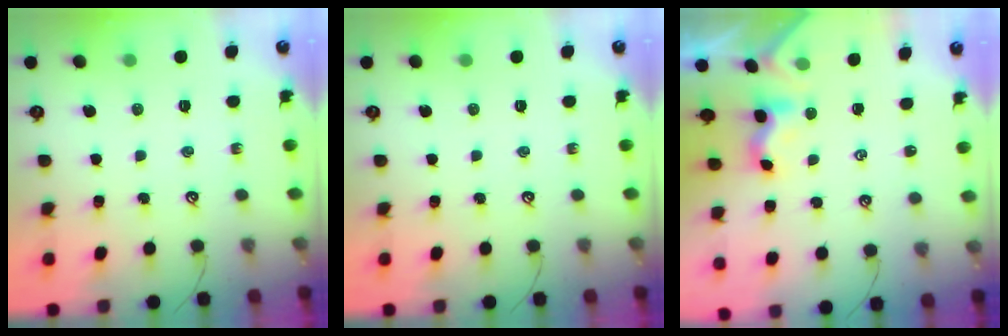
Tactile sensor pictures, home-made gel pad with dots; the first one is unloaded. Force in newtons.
{"total": 0.0}
{"total": 1.6, "press": 1.5, "slide": 0.5}